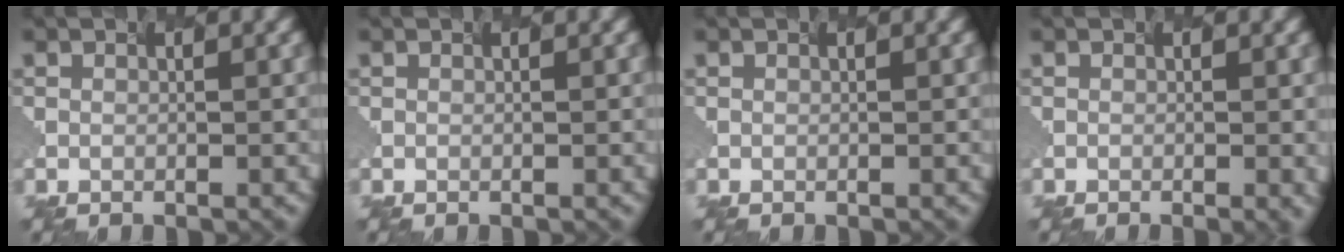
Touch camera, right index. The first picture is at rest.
{"total": 0.0}
{"total": 0.0}
{"total": 1.6, "force": [-0.3, 0.5, 1.5], "torque": [-0.006, 0.001, -0.001]}